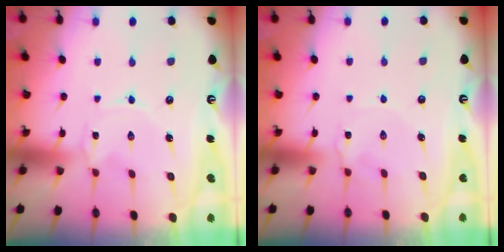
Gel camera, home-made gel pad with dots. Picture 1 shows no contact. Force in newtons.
{"total": 2.3, "press": 2.2, "slide": 0.4}